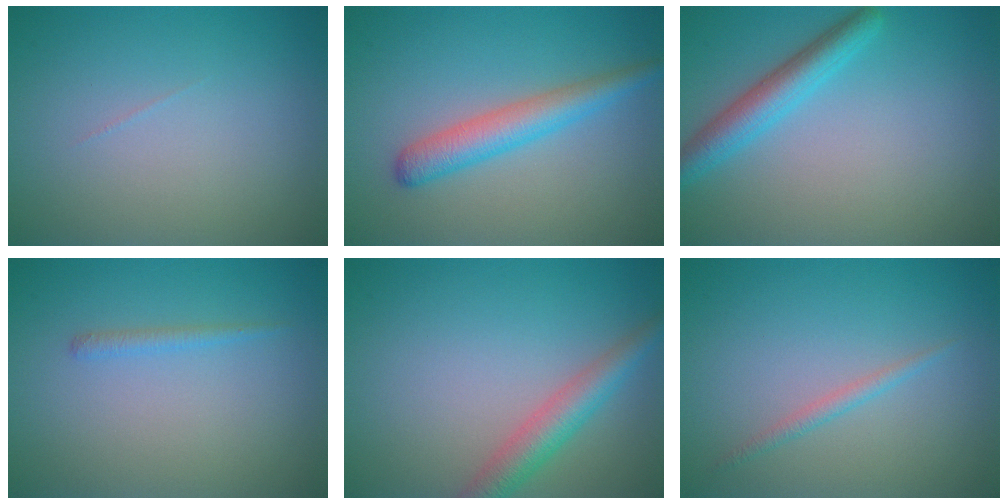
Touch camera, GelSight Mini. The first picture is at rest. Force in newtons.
{"total": 3.7, "press": 3.7, "slide": 0.1}
{"total": 3.6, "press": 3.6, "slide": 0.1}
{"total": 0.9, "press": 0.9, "slide": 0.1}
{"total": 3.7, "press": 3.7, "slide": 0.1}
{"total": 1.1, "press": 1.1, "slide": 0.1}